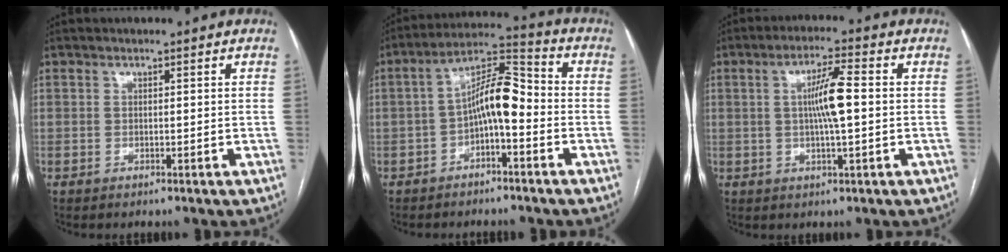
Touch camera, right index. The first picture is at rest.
{"total": 8.8, "force": [-1.9, 2.4, 8.2], "torque": [-0.148, 0.033, -0.032]}
{"total": 6.7, "force": [0.3, 0.4, 6.7], "torque": [-0.121, 0.004, 0.003]}